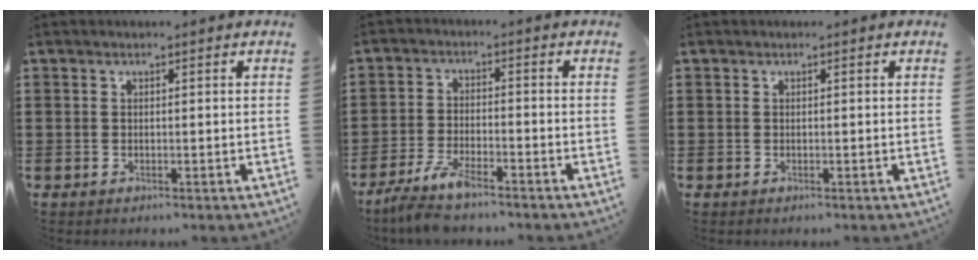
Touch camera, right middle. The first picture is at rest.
{"total": 5.3, "force": [-4.4, 0.5, 2.8], "torque": [-0.072, -0.014, -0.089]}
{"total": 0.0}